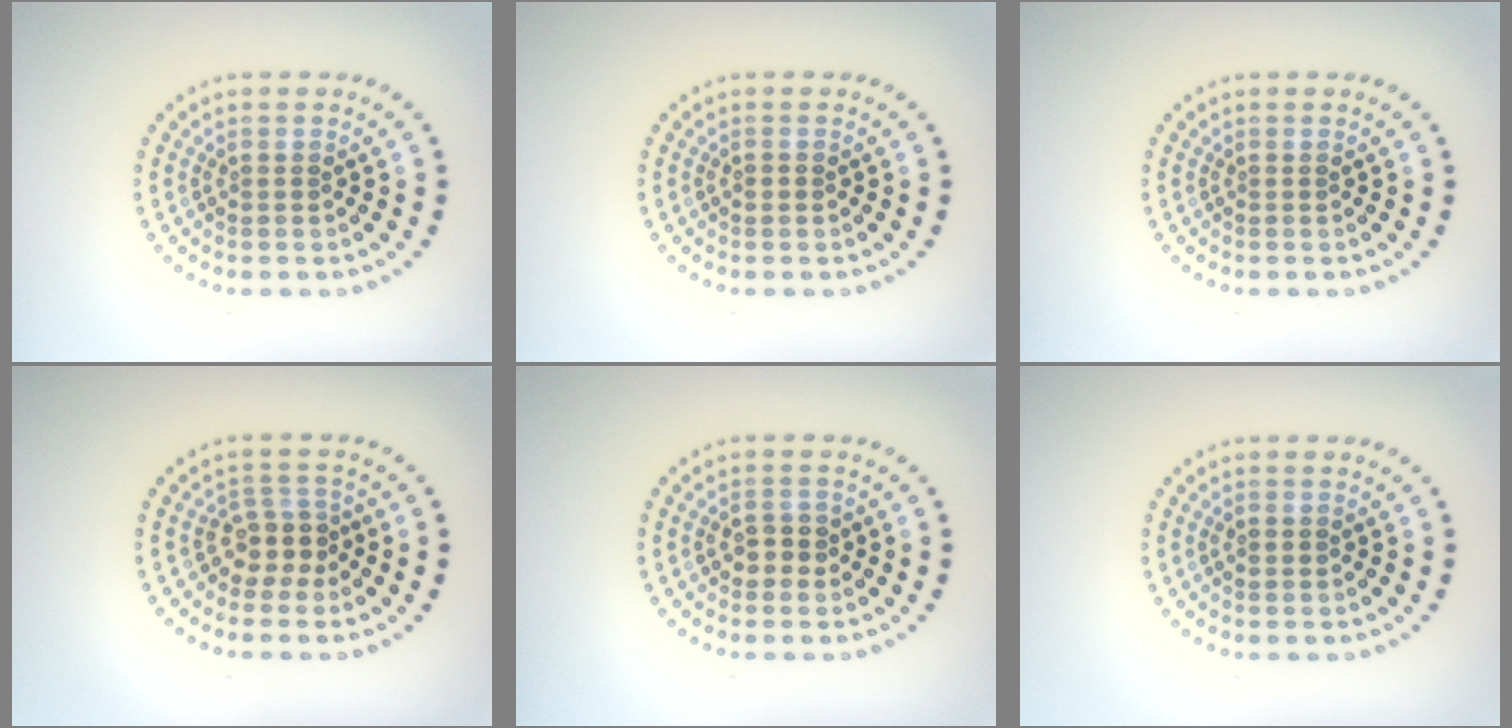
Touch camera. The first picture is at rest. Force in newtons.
{"total": 0.7, "press": 0.7, "slide": 0.0}
{"total": 0.0}
{"total": 2.7, "press": 2.1, "slide": 1.6}
{"total": 1.9, "press": 1.9, "slide": 0.2}
{"total": 1.0, "press": 1.0, "slide": 0.0}